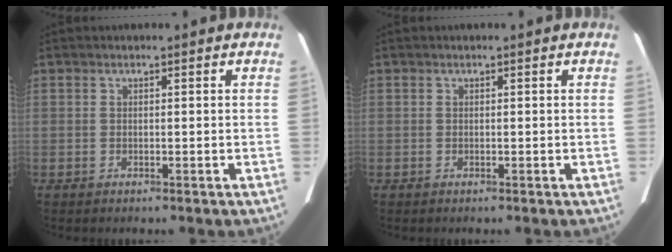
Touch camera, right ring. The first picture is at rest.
{"total": 0.0}